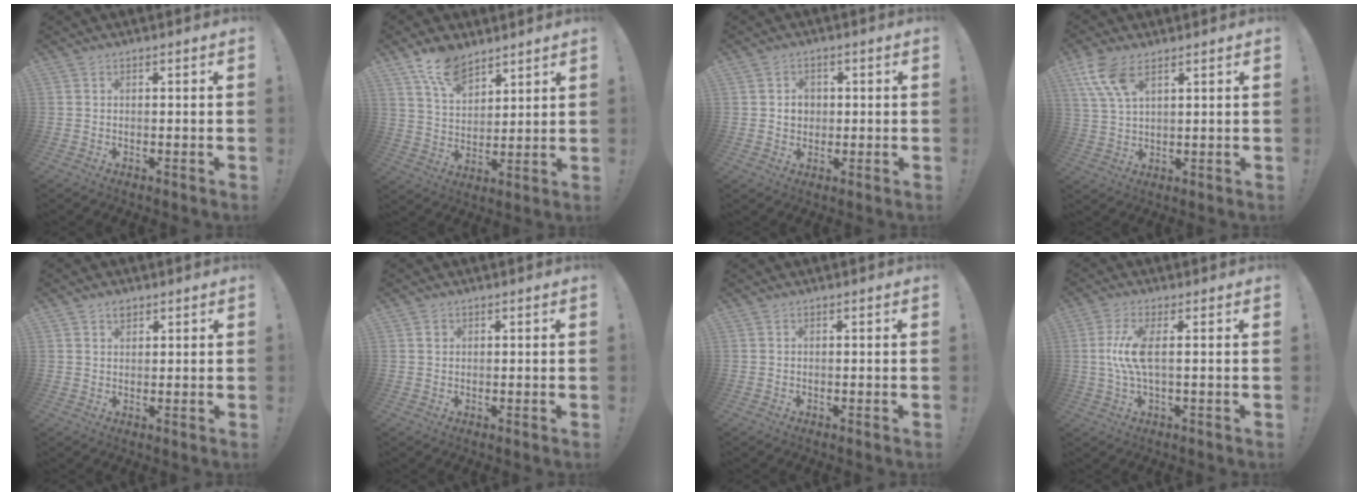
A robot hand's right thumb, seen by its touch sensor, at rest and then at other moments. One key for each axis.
{"total": 10.9, "fx": 8.1, "fy": 5.2, "fz": 5.1, "tx": -0.087, "ty": -0.045, "tz": 0.152}
{"total": 4.2, "fx": 0.3, "fy": 3.7, "fz": 1.9, "tx": -0.020, "ty": -0.003, "tz": 0.001}
{"total": 9.0, "fx": 5.2, "fy": 3.9, "fz": 6.2, "tx": -0.128, "ty": -0.016, "tz": 0.101}
{"total": 2.3, "fx": 1.6, "fy": 1.4, "fz": 0.6, "tx": 0.007, "ty": -0.010, "tz": 0.026}
{"total": 1.0, "fx": 0.4, "fy": 0.9, "fz": 0.2, "tx": 0.010, "ty": -0.004, "tz": 0.005}
{"total": 0.0}
{"total": 8.6, "fx": 0.5, "fy": 2.2, "fz": 8.4, "tx": -0.161, "ty": -0.008, "tz": 0.005}